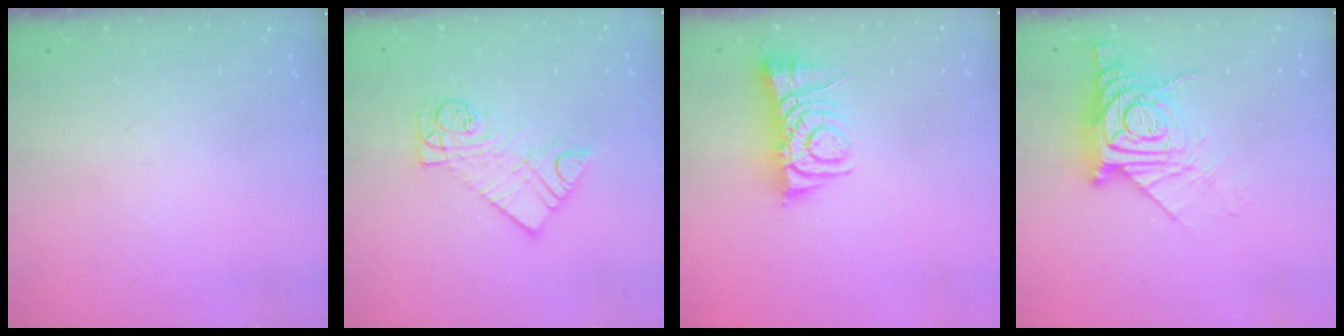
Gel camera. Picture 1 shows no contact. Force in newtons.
{"total": 10.5, "press": 10.4, "slide": 0.9}
{"total": 6.9, "press": 6.9, "slide": 0.9}
{"total": 14.3, "press": 14.2, "slide": 1.6}